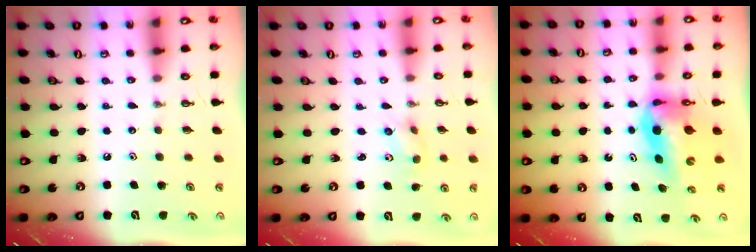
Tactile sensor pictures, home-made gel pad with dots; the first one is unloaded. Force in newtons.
{"total": 2.9, "press": 2.7, "slide": 1.2}
{"total": 9.0, "press": 8.6, "slide": 2.5}